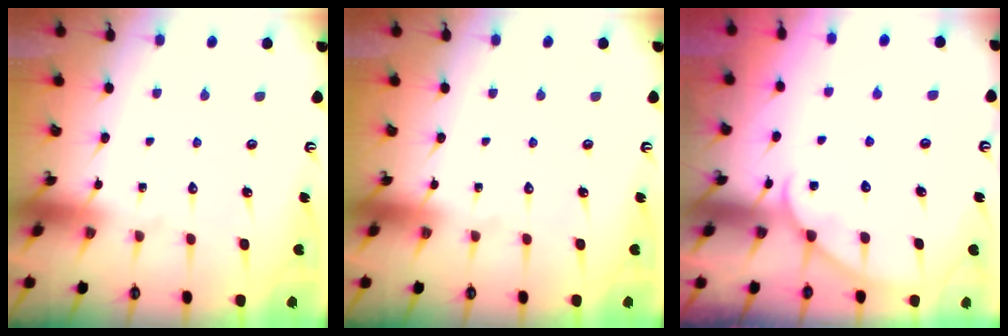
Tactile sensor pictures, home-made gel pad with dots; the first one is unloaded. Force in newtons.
{"total": 0.0}
{"total": 3.9, "press": 3.9, "slide": 0.4}